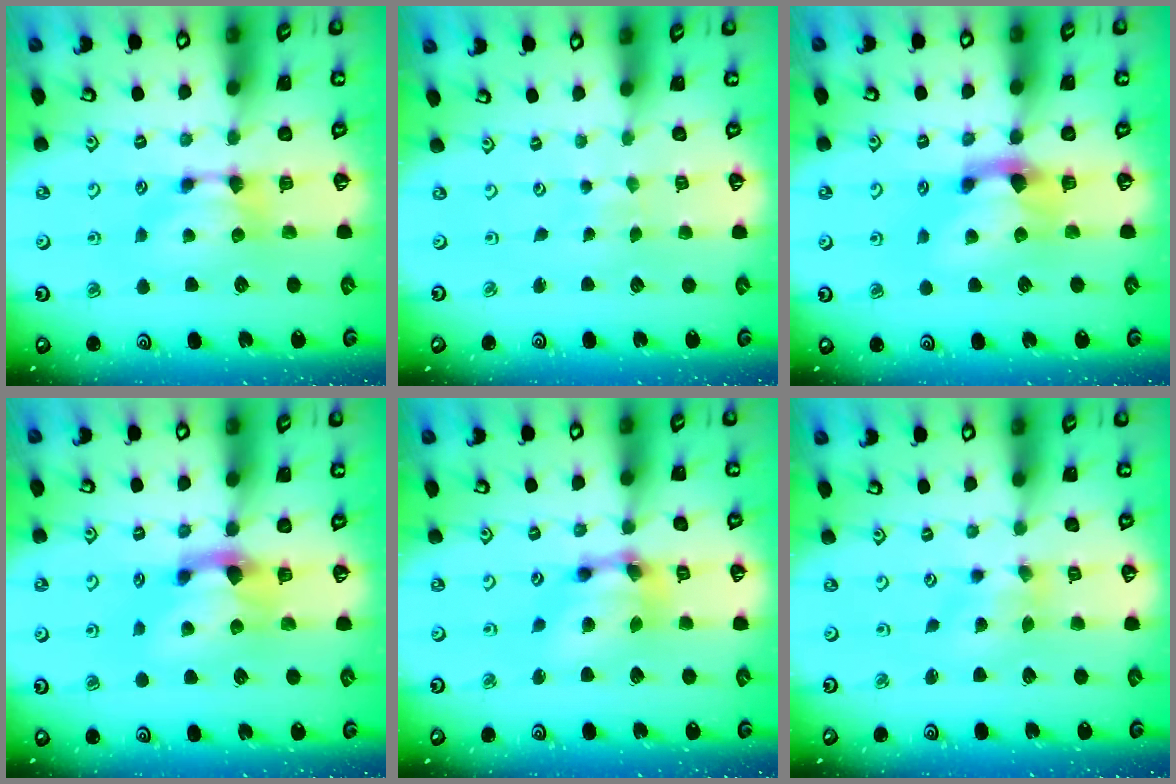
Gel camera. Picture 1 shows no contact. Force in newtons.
{"total": 5.4, "press": 5.4, "slide": 0.2}
{"total": 2.6, "press": 2.0, "slide": 1.7}
{"total": 2.6, "press": 2.0, "slide": 1.7}
{"total": 6.1, "press": 5.7, "slide": 2.1}
{"total": 1.5, "press": 1.1, "slide": 1.0}